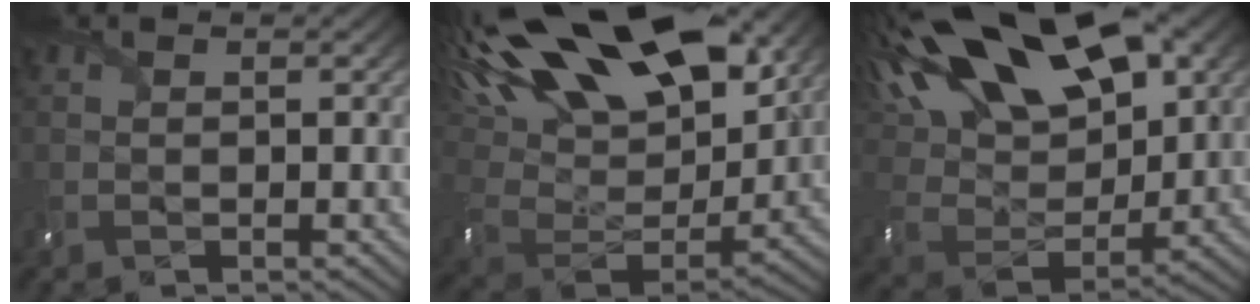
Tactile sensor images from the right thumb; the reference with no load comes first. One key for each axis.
{"total": 22.2, "fx": 12.0, "fy": 10.4, "fz": 15.5, "tx": -0.315, "ty": 0.048, "tz": 0.191}
{"total": 20.6, "fx": 10.2, "fy": 10.3, "fz": 14.6, "tx": -0.307, "ty": 0.053, "tz": 0.156}